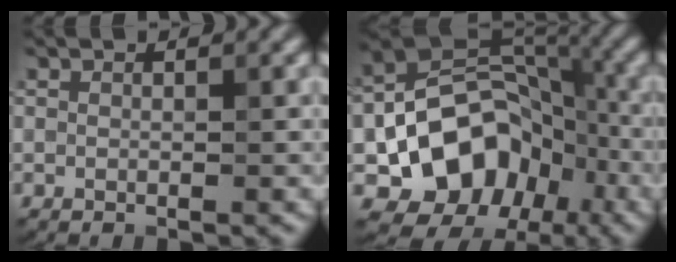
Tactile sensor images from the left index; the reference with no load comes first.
{"total": 11.2, "force": [-3.9, 8.7, 6.0], "torque": [-0.080, 0.004, -0.072]}